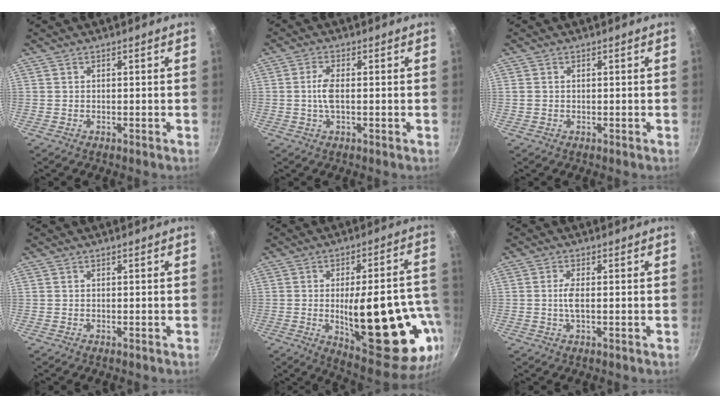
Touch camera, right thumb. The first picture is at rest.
{"total": 3.8, "force": [-0.2, 1.3, 3.5], "torque": [-0.083, 0.004, -0.007]}
{"total": 0.7, "force": [0.1, 0.6, 0.4], "torque": [-0.007, 0.003, 0.002]}
{"total": 0.0}
{"total": 27.3, "force": [-6.1, 9.8, 24.7], "torque": [-0.300, 0.007, -0.064]}
{"total": 2.8, "force": [-0.1, 0.8, 2.7], "torque": [-0.065, 0.001, -0.004]}